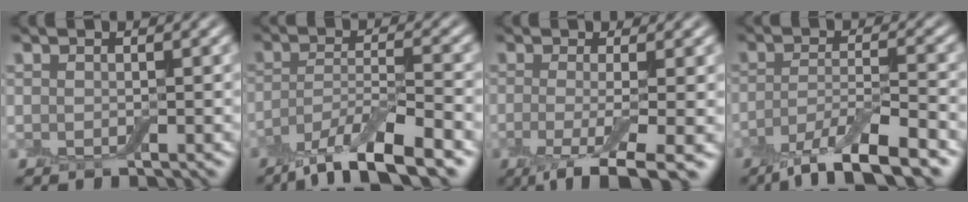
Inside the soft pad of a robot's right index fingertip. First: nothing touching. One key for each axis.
{"total": 7.7, "fx": -5.4, "fy": 2.0, "fz": 5.2, "tx": -0.088, "ty": -0.007, "tz": -0.101}
{"total": 6.7, "fx": -2.4, "fy": 1.8, "fz": 6.0, "tx": -0.093, "ty": -0.016, "tz": -0.047}
{"total": 7.0, "fx": -4.7, "fy": 1.8, "fz": 4.8, "tx": -0.083, "ty": -0.006, "tz": -0.087}